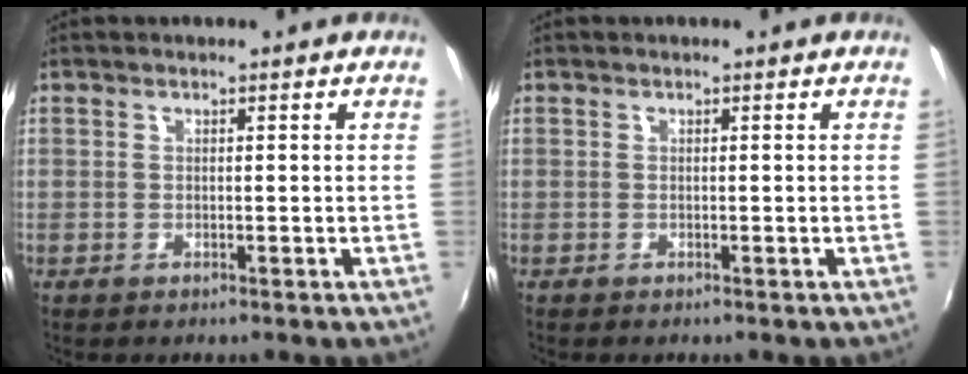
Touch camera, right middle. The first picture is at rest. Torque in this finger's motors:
{"motor_torque": [-0.19, -0.19, -0.02, 0.01]}